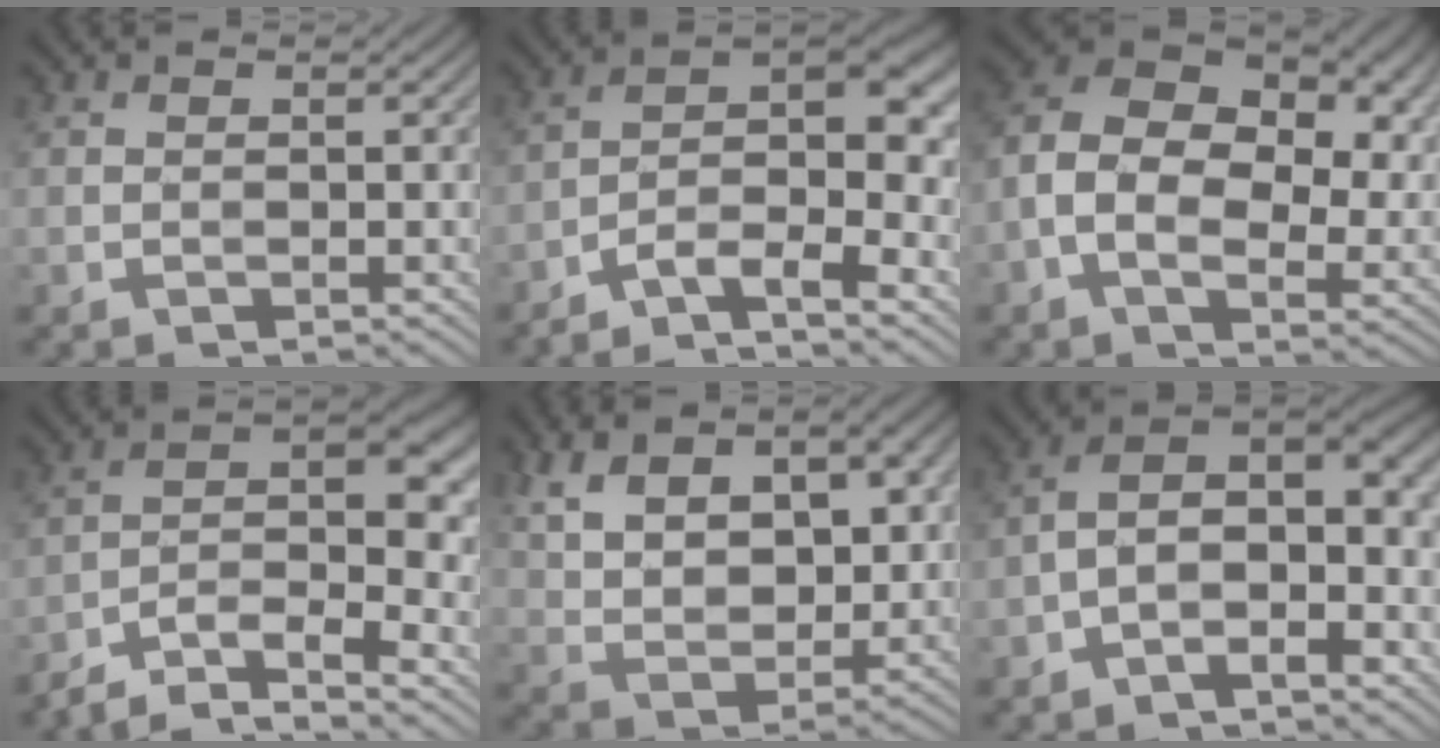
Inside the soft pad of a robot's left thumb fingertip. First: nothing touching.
{"total": 8.5, "force": [-5.6, 2.3, 6.0], "torque": [-0.086, 0.008, -0.109]}
{"total": 14.3, "force": [1.0, 9.9, 10.3], "torque": [-0.201, -0.007, 0.017]}
{"total": 9.1, "force": [-6.1, 3.0, 6.0], "torque": [-0.082, -0.002, -0.121]}
{"total": 12.1, "force": [4.6, 7.0, 8.8], "torque": [-0.174, -0.004, 0.087]}
{"total": 8.0, "force": [-3.1, 3.7, 6.4], "torque": [-0.104, 0.010, -0.064]}